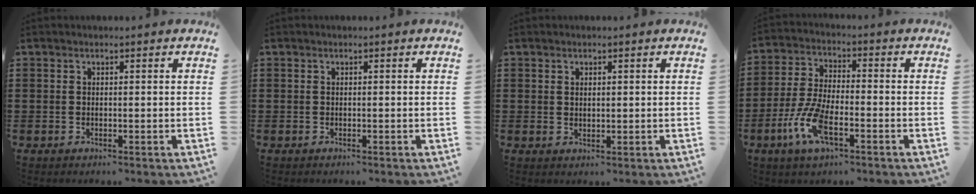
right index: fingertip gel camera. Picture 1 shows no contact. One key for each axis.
{"total": 0.0}
{"total": 0.8, "fx": 0.5, "fy": 0.5, "fz": 0.4, "tx": -0.009, "ty": 0.004, "tz": 0.009}
{"total": 8.2, "fx": -3.6, "fy": 2.9, "fz": 6.8, "tx": -0.164, "ty": -0.013, "tz": -0.069}